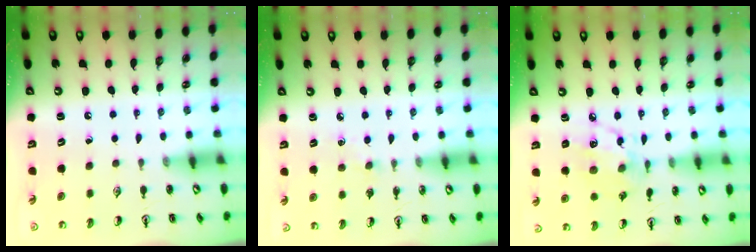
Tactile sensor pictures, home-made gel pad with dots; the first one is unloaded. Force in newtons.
{"total": 3.1, "press": 3.1, "slide": 0.5}
{"total": 10.3, "press": 10.3, "slide": 0.6}